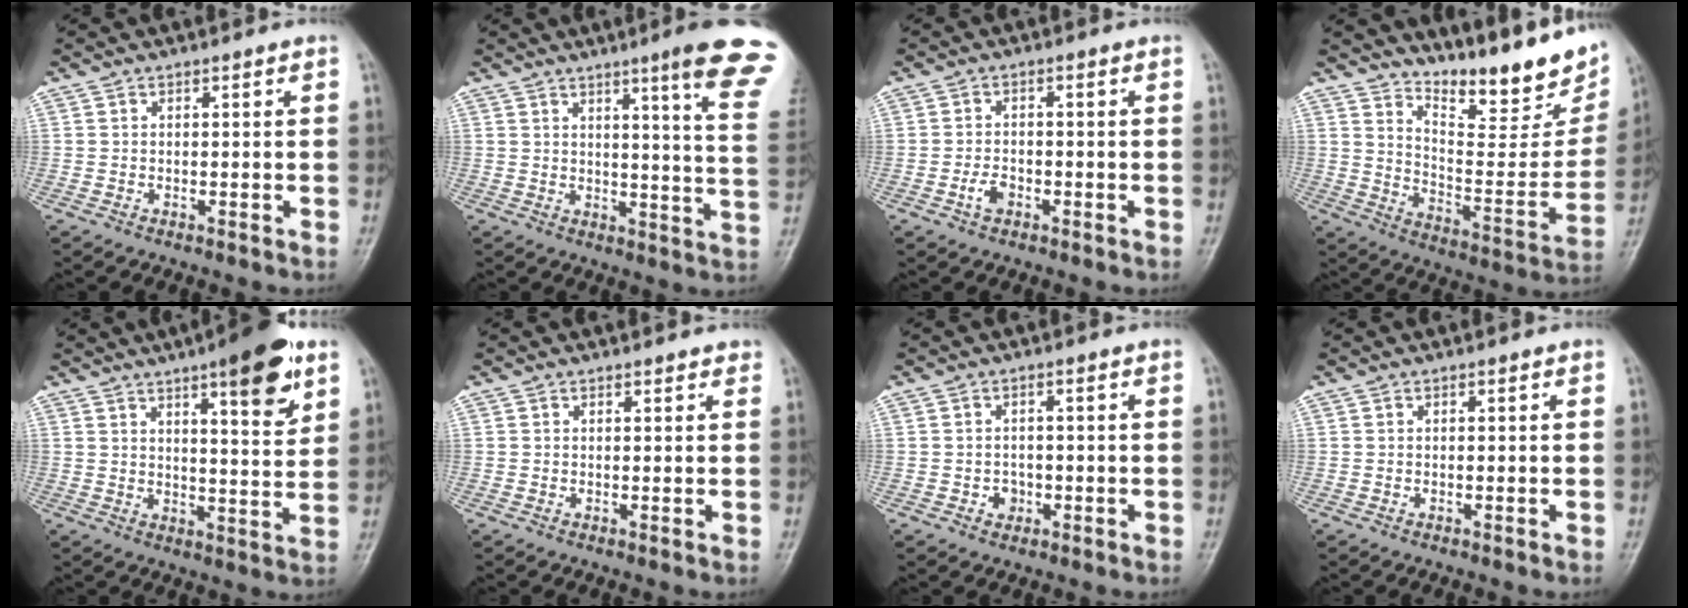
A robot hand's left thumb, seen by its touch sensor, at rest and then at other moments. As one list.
[{"total": 16.2, "force": [10.3, 0.6, 12.4], "torque": [-0.135, -0.059, 0.113]}, {"total": 2.8, "force": [-1.4, 1.7, 1.8], "torque": [-0.031, 0.011, -0.025]}, {"total": 20.8, "force": [15.8, 7.0, 11.5], "torque": [-0.123, -0.106, 0.231]}, {"total": 12.8, "force": [7.3, 3.1, 10.1], "torque": [-0.121, -0.036, 0.099]}, {"total": 1.3, "force": [1.1, 0.4, 0.4], "torque": [0.000, -0.002, 0.011]}, {"total": 2.3, "force": [-0.8, 2.0, 0.9], "torque": [0.000, 0.006, -0.009]}, {"total": 0.0}]